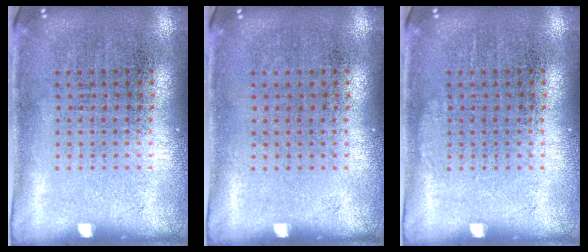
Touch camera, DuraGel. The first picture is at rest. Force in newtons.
{"total": 0.0}
{"total": 0.5, "press": 0.5, "slide": 0.1}